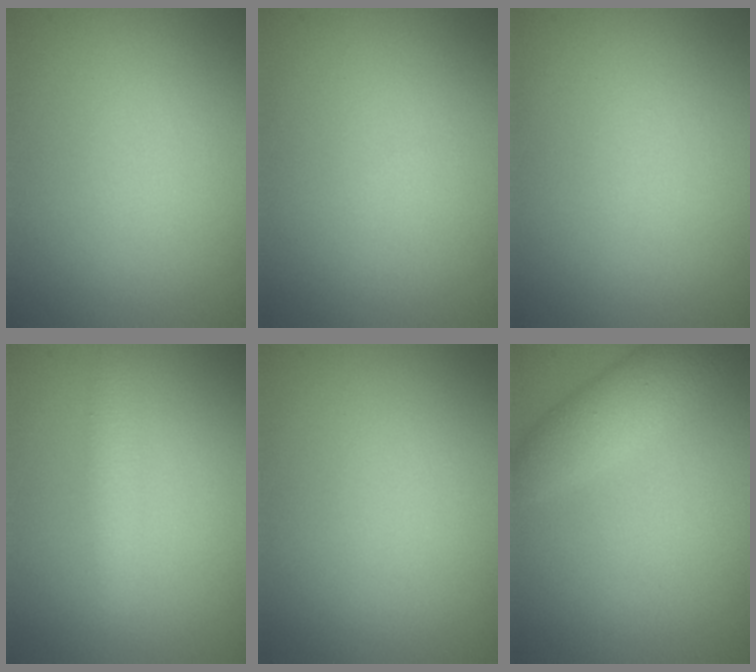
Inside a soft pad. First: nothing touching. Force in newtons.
{"total": 0.0}
{"total": 0.0}
{"total": 1.6, "press": 1.6, "slide": 0.1}
{"total": 0.0}
{"total": 3.0, "press": 3.0, "slide": 0.2}